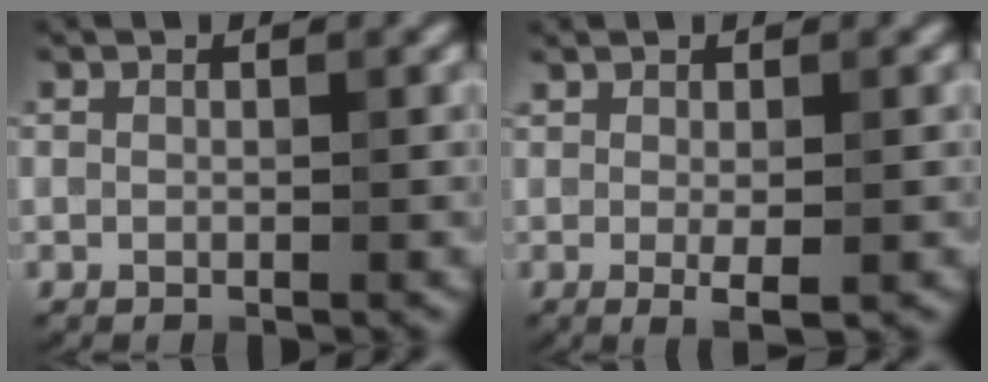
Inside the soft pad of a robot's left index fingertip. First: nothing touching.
{"total": 2.1, "force": [0.0, 0.4, 2.1], "torque": [-0.034, -0.003, 0.003]}